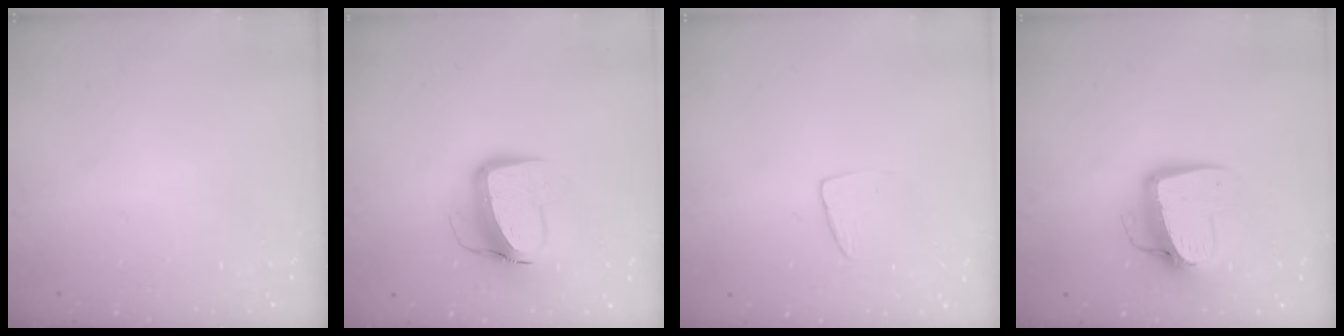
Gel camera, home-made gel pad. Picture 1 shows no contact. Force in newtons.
{"total": 10.2, "press": 10.2, "slide": 1.0}
{"total": 3.3, "press": 3.3, "slide": 0.2}
{"total": 12.2, "press": 12.1, "slide": 1.3}